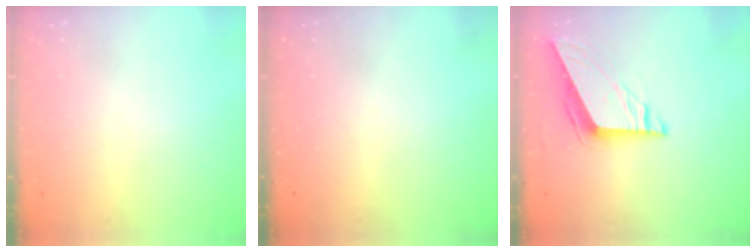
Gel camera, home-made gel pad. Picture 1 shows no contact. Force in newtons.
{"total": 0.0}
{"total": 8.5, "press": 8.5, "slide": 0.3}